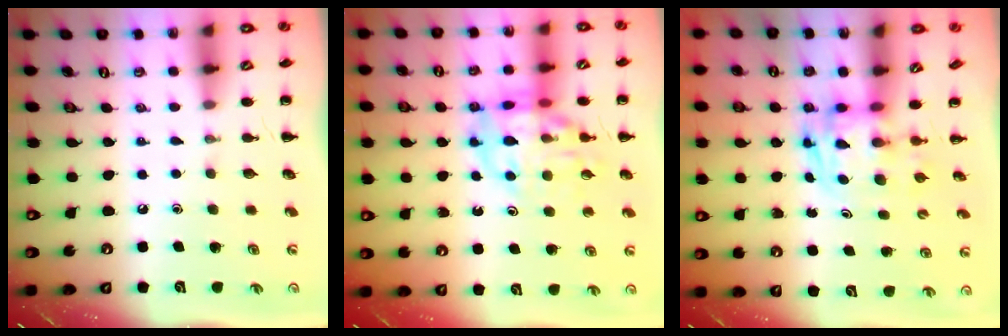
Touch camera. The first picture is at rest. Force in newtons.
{"total": 14.6, "press": 14.3, "slide": 2.7}
{"total": 2.8, "press": 2.8, "slide": 0.5}